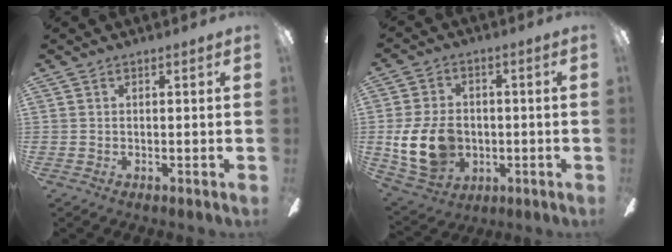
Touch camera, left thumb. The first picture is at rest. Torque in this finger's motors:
{"motor_torque": [0.61, 2.94, 1.49, -0.12, 0.14]}